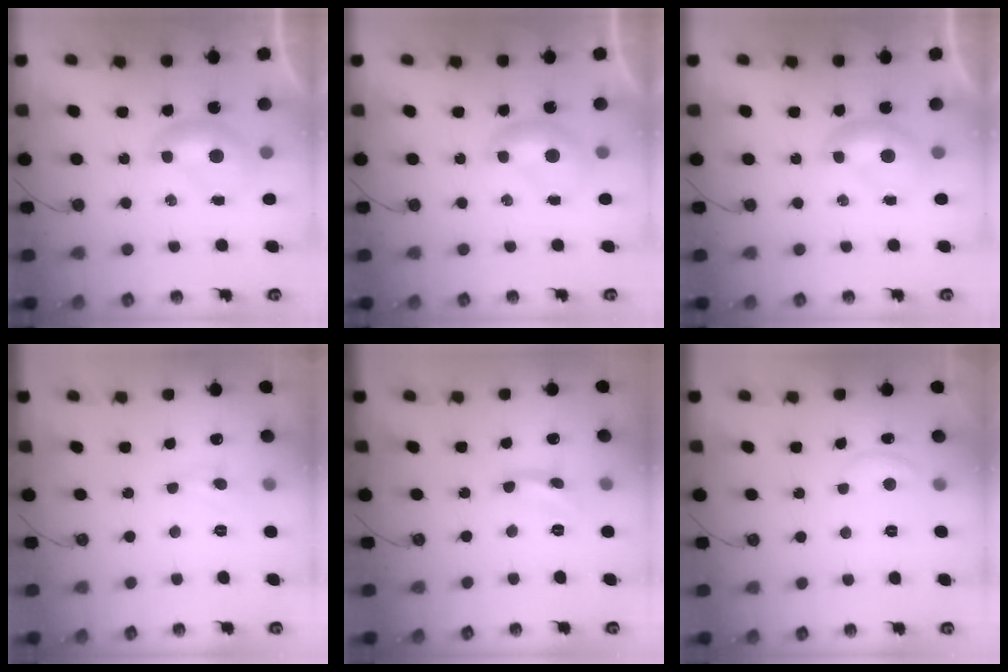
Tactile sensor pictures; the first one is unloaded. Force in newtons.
{"total": 0.0}
{"total": 0.0}
{"total": 2.5, "press": 2.4, "slide": 0.8}
{"total": 1.4, "press": 1.3, "slide": 0.3}
{"total": 0.6, "press": 0.1, "slide": 0.6}